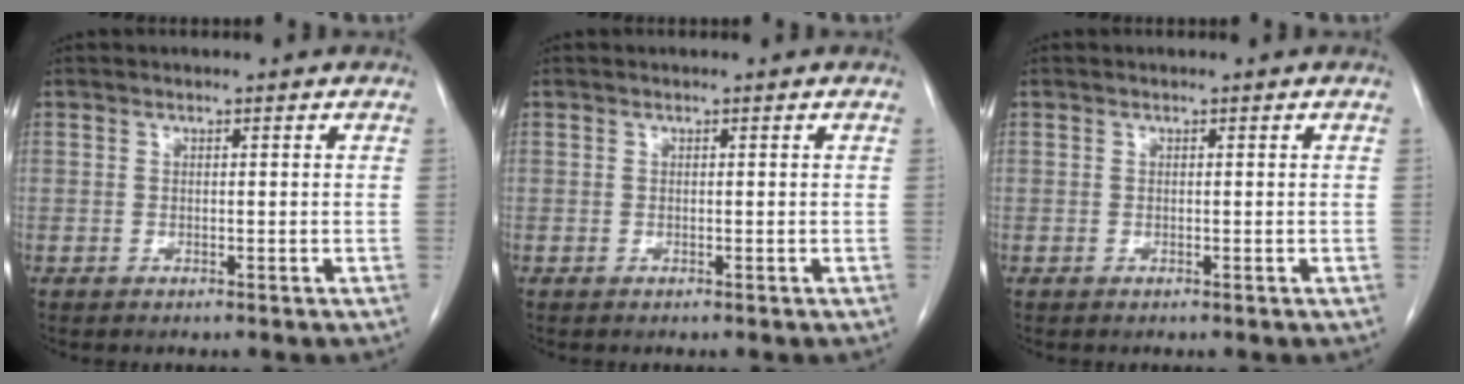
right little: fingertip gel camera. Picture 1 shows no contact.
{"total": 0.0}
{"total": 0.0}